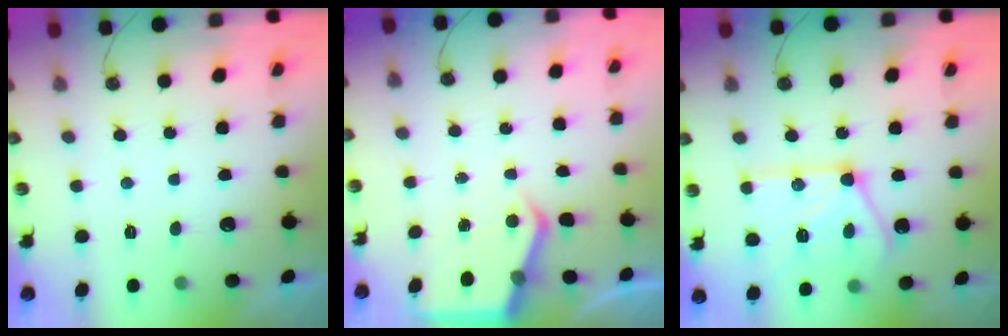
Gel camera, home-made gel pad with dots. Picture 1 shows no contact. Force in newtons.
{"total": 4.8, "press": 4.8, "slide": 0.7}
{"total": 18.1, "press": 18.0, "slide": 1.6}